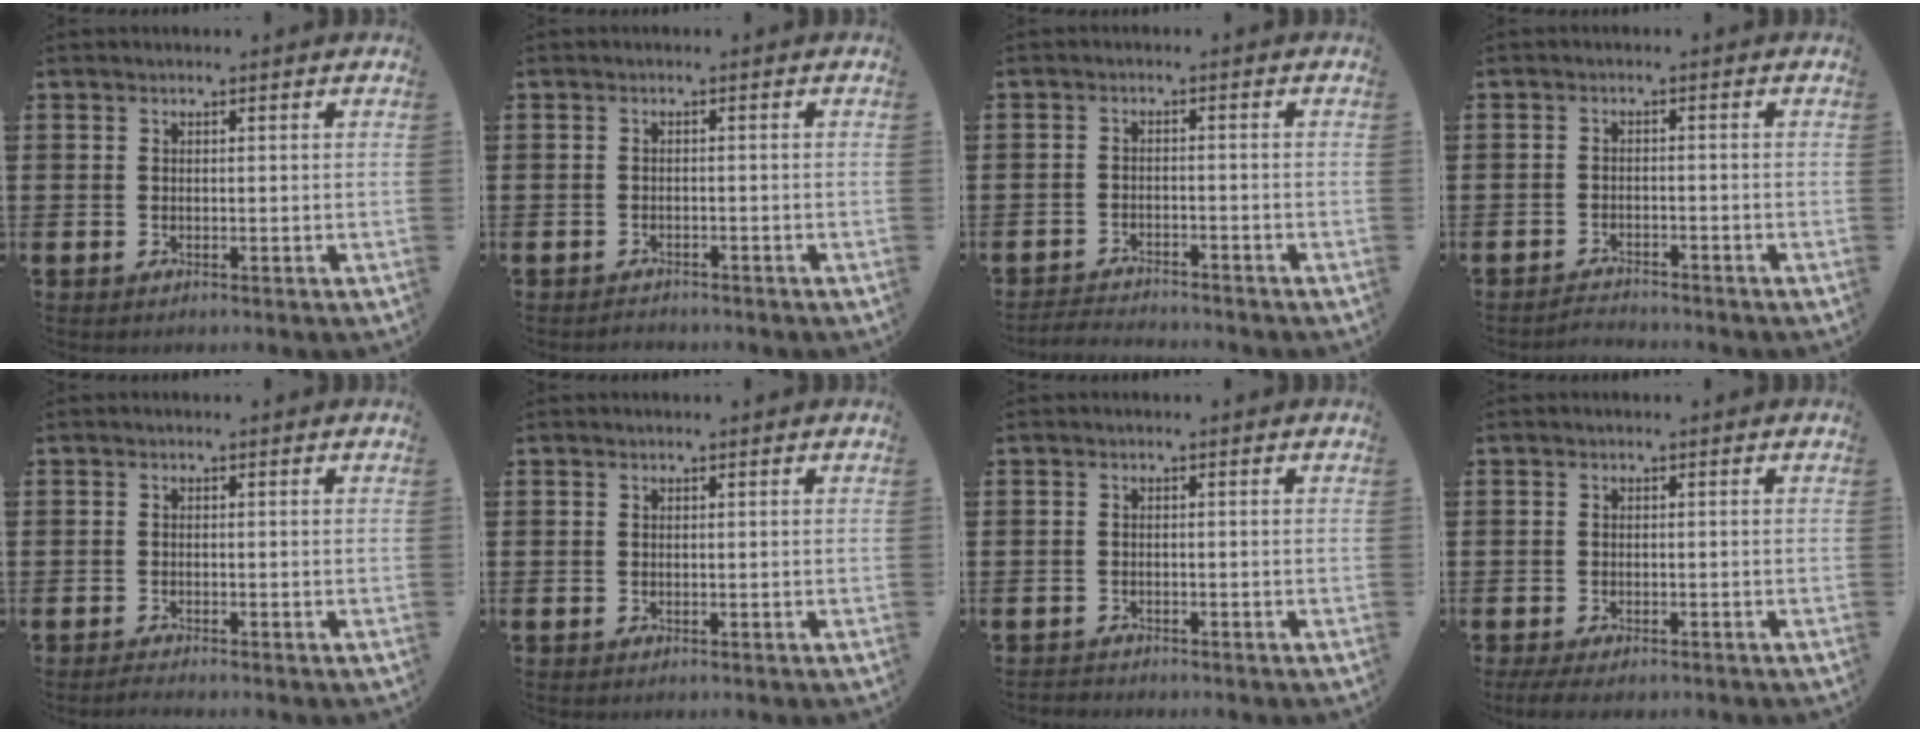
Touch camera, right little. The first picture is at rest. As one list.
[{"total": 0.9, "force": [-0.9, 0.1, 0.0], "torque": [-0.002, 0.001, -0.019]}, {"total": 2.3, "force": [-2.3, 0.0, -0.1], "torque": [-0.004, 0.002, -0.050]}, {"total": 1.7, "force": [-1.7, 0.0, -0.2], "torque": [-0.002, 0.005, -0.036]}, {"total": 0.8, "force": [-0.7, 0.0, 0.4], "torque": [-0.008, -0.001, -0.014]}, {"total": 0.0}, {"total": 0.7, "force": [-0.7, 0.1, -0.1], "torque": [-0.001, -0.001, -0.015]}, {"total": 1.3, "force": [-0.9, 0.4, 0.9], "torque": [-0.017, -0.001, -0.017]}]